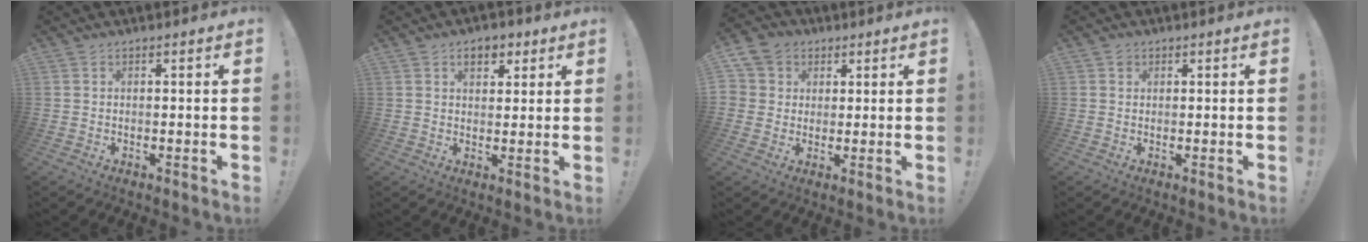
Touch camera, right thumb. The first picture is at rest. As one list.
[{"total": 5.6, "force": [2.7, 3.6, 3.3], "torque": [-0.038, -0.002, 0.045]}, {"total": 6.3, "force": [1.6, 6.0, 1.3], "torque": [-0.023, -0.004, 0.035]}, {"total": 1.0, "force": [0.7, 0.7, 0.1], "torque": [0.000, 0.000, 0.013]}]